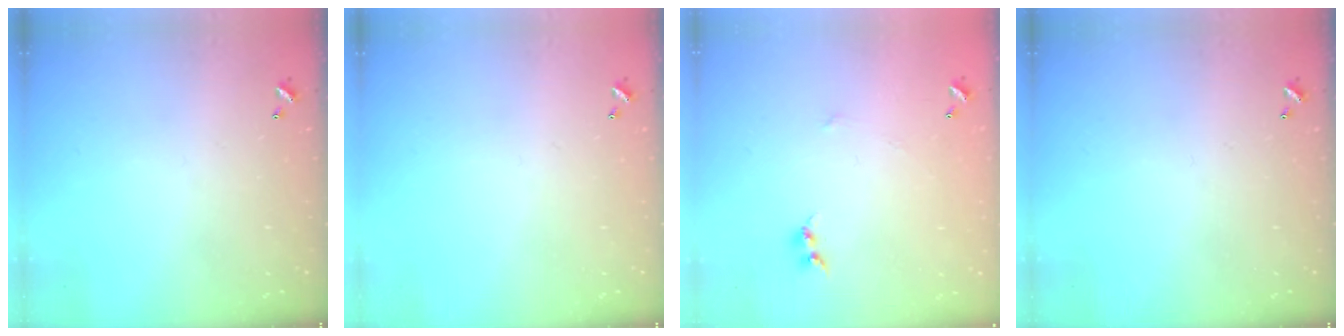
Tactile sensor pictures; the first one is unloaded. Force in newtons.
{"total": 0.0}
{"total": 6.5, "press": 6.5, "slide": 0.3}
{"total": 0.0}